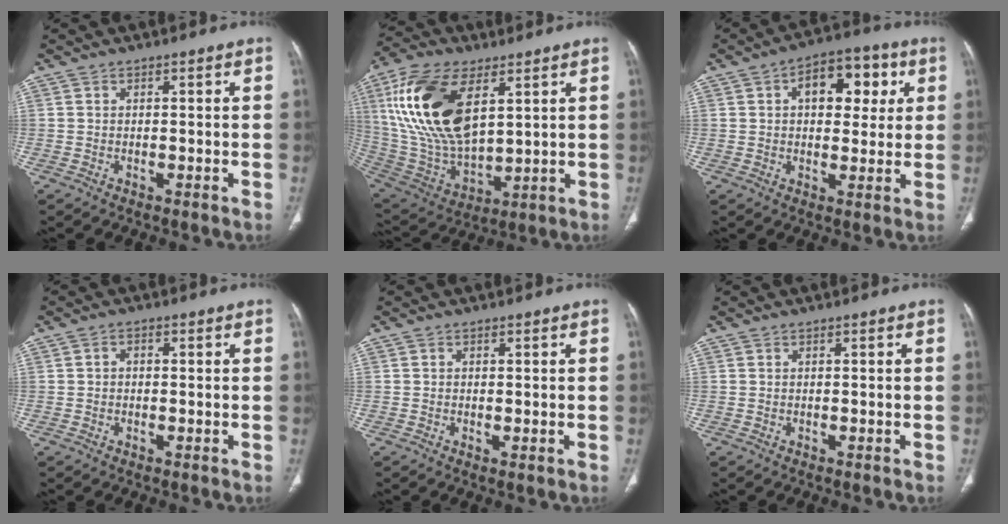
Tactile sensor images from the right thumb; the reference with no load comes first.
{"total": 22.6, "force": [7.6, 11.6, 17.8], "torque": [-0.350, -0.025, 0.150]}
{"total": 12.2, "force": [3.7, 7.3, 9.1], "torque": [-0.084, 0.010, 0.048]}
{"total": 1.3, "force": [0.1, 1.1, 0.8], "torque": [-0.008, 0.007, -0.002]}
{"total": 0.8, "force": [-0.1, 0.3, 0.7], "torque": [-0.016, -0.004, -0.002]}
{"total": 0.0}